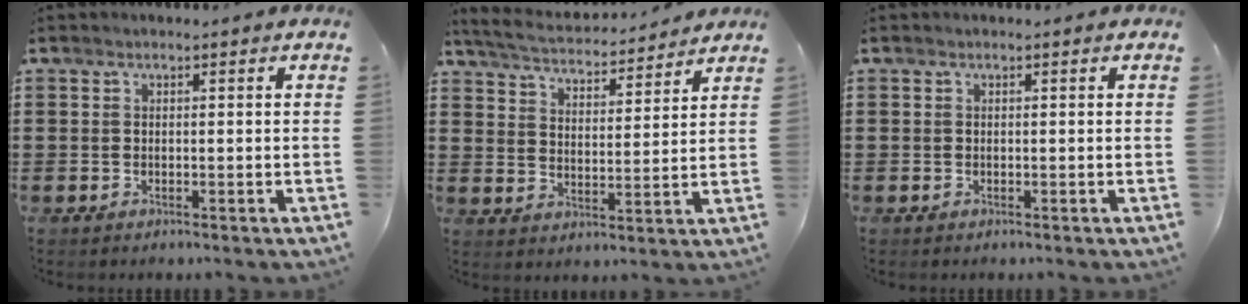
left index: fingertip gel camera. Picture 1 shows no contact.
{"total": 4.5, "force": [4.4, 0.1, 0.7], "torque": [-0.039, -0.030, 0.073]}
{"total": 0.0}